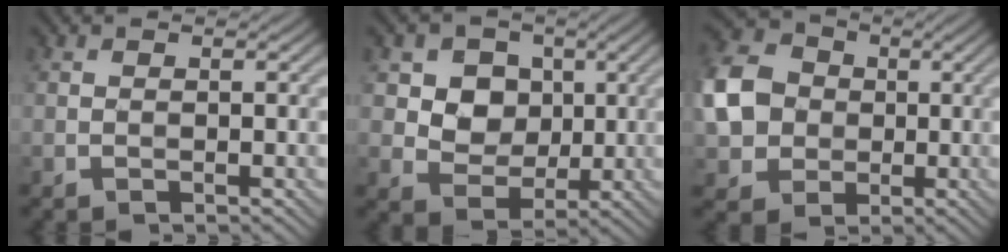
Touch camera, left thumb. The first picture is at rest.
{"total": 7.5, "force": [2.3, 6.4, 3.0], "torque": [-0.082, -0.004, 0.056]}
{"total": 9.1, "force": [-0.1, 8.0, 4.4], "torque": [-0.127, 0.004, -0.009]}